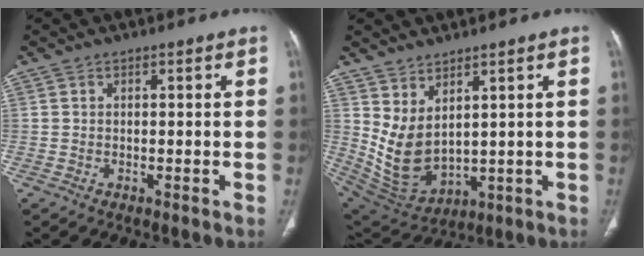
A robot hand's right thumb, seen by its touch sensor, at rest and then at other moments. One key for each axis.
{"total": 9.7, "fx": 3.5, "fy": 5.2, "fz": 7.4, "tx": -0.127, "ty": -0.033, "tz": 0.097}